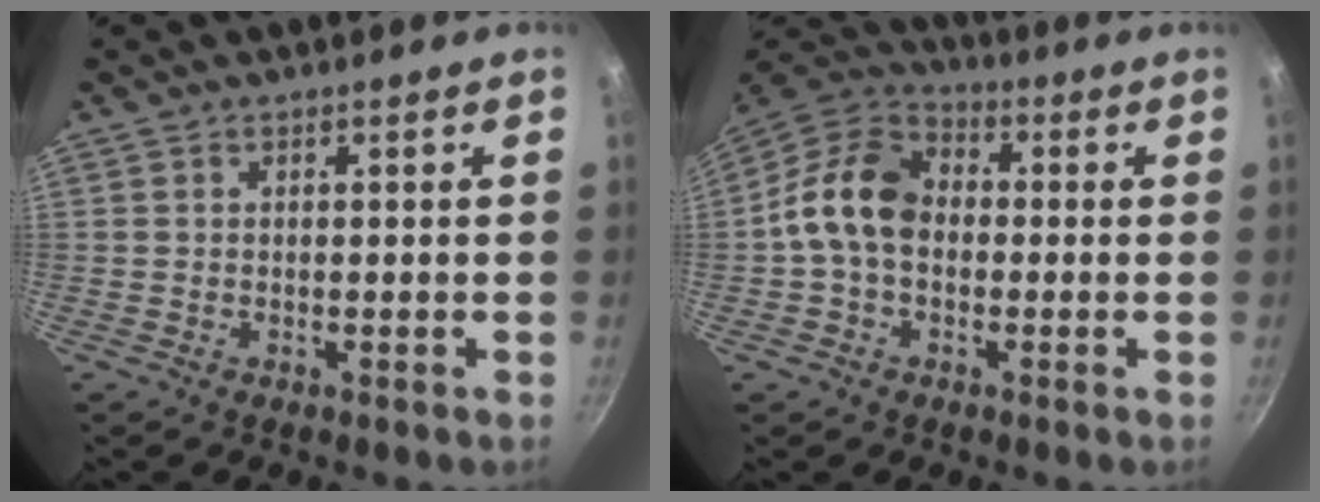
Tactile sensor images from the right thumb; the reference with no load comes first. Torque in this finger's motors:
{"motor_torque": [1.01, 2.75, 1.01, -0.96, 0.15]}